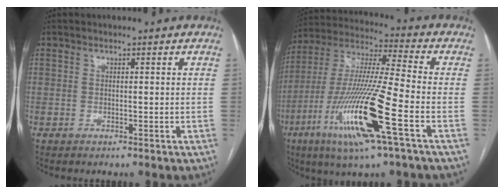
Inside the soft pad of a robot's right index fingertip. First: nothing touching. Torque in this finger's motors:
{"motor_torque": [2.14, 0.00, 1.05, 0.21]}